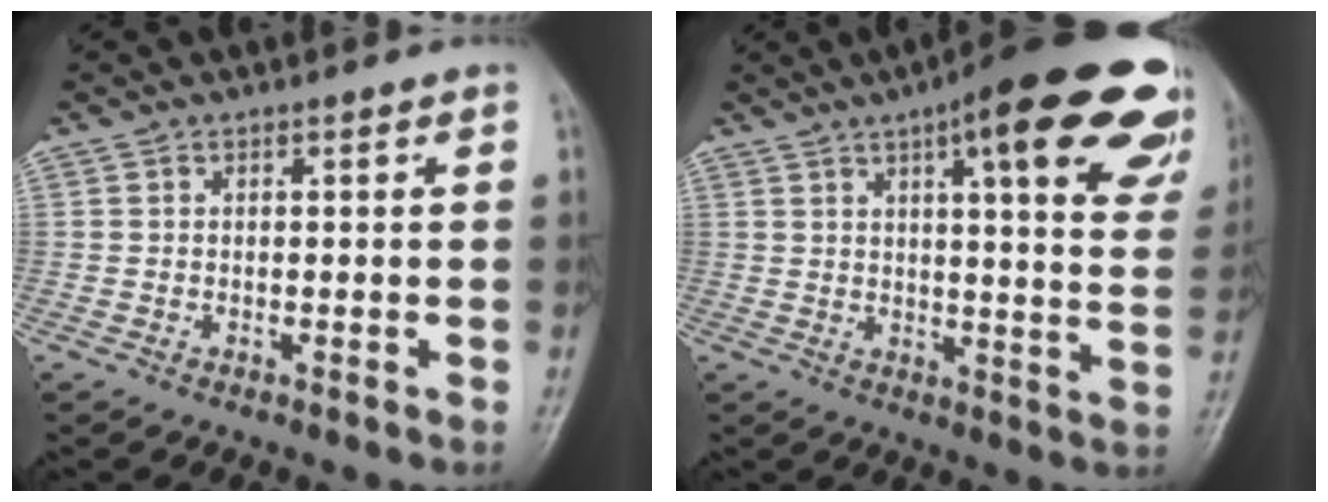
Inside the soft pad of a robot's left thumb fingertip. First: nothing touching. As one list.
[{"total": 24.2, "force": [13.7, 6.1, 19.0], "torque": [-0.220, -0.030, 0.159]}]